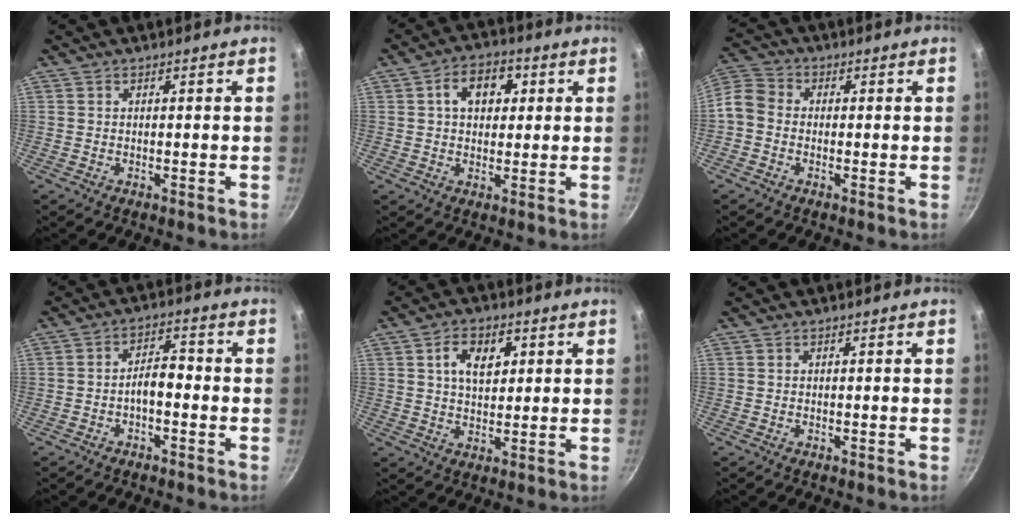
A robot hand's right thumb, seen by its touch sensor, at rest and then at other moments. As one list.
[{"total": 7.9, "force": [2.2, 5.6, 5.1], "torque": [-0.051, 0.006, 0.026]}, {"total": 6.3, "force": [-1.4, 5.1, 3.4], "torque": [-0.062, 0.025, -0.047]}, {"total": 4.4, "force": [-1.7, 2.1, 3.4], "torque": [-0.045, 0.027, -0.031]}, {"total": 7.4, "force": [2.4, 4.7, 5.2], "torque": [-0.068, -0.005, 0.039]}, {"total": 0.0}]